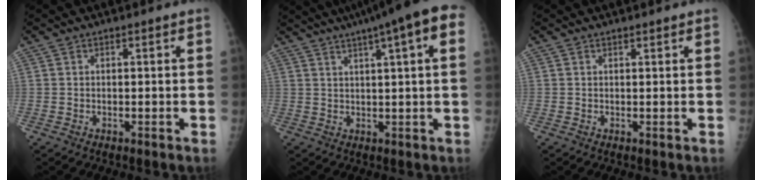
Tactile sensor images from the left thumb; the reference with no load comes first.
{"total": 14.5, "force": [7.3, 2.1, 12.4], "torque": [-0.179, 0.026, 0.092]}
{"total": 0.7, "force": [0.6, 0.1, 0.2], "torque": [-0.004, -0.001, 0.010]}